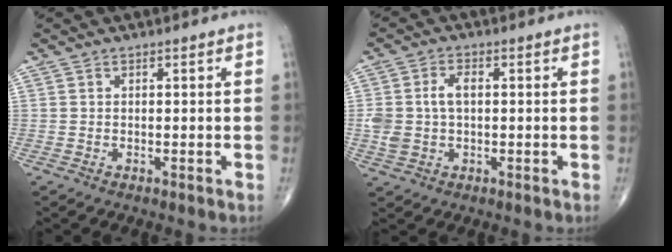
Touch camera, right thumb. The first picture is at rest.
{"total": 6.2, "force": [0.3, 3.8, 4.9], "torque": [-0.109, 0.017, 0.010]}